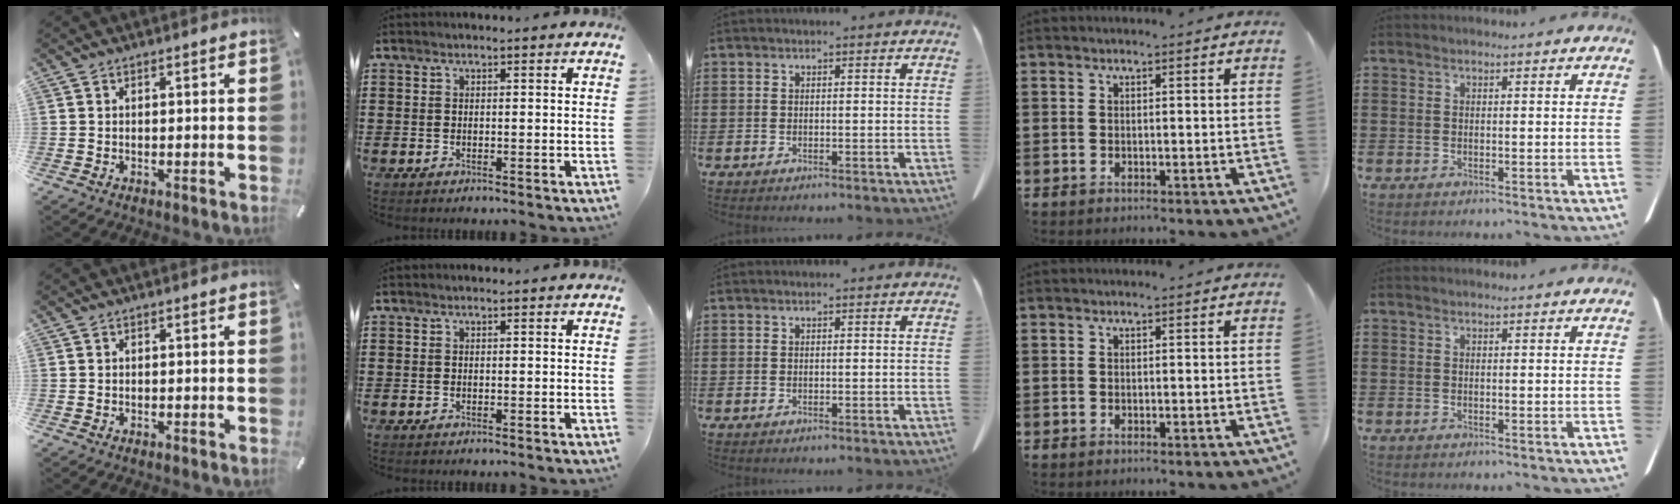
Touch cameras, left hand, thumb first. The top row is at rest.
{}